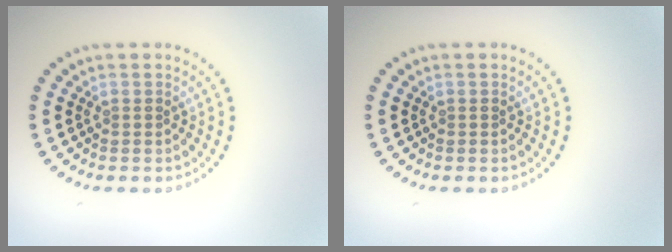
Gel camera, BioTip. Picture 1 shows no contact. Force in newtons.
{"total": 0.0}